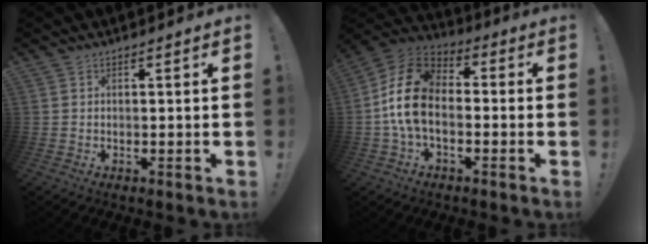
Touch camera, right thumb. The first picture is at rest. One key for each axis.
{"total": 16.1, "fx": -1.3, "fy": 10.6, "fz": 12.1, "tx": -0.235, "ty": 0.030, "tz": -0.015}